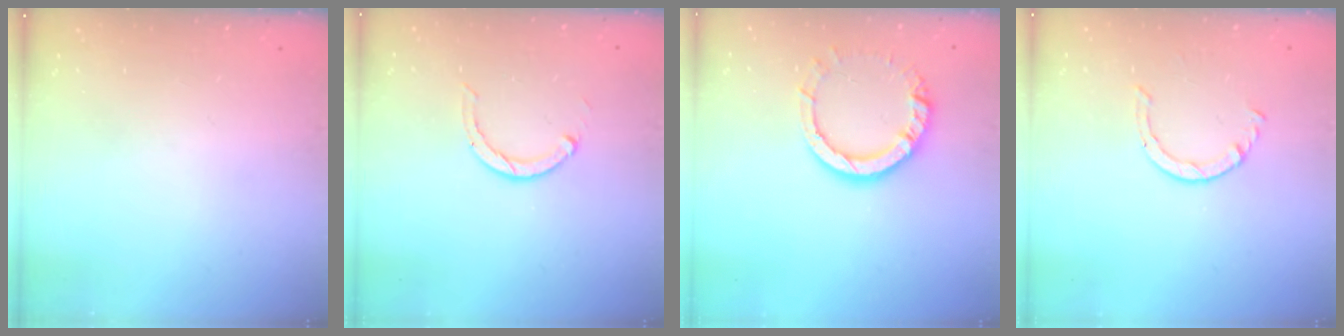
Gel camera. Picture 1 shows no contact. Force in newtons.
{"total": 2.2, "press": 2.2, "slide": 0.3}
{"total": 11.3, "press": 11.2, "slide": 1.3}
{"total": 2.6, "press": 2.6, "slide": 0.3}